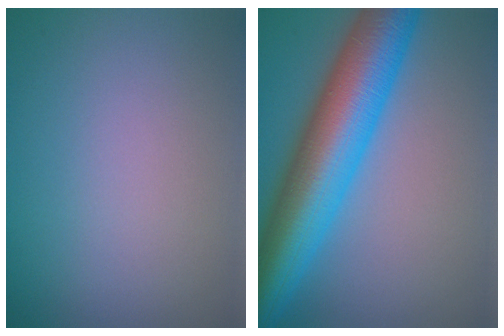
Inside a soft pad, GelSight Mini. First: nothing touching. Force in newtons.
{"total": 11.5, "press": 11.5, "slide": 0.1}